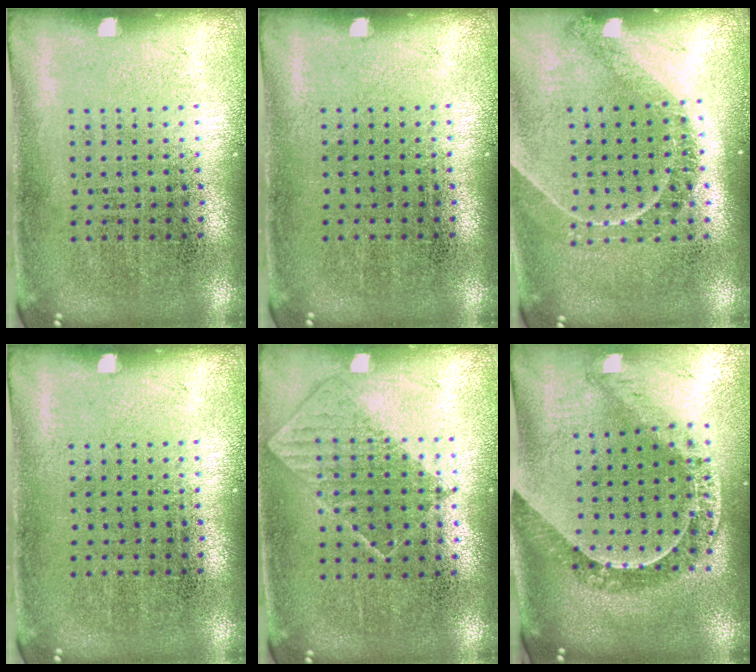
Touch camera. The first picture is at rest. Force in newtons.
{"total": 0.0}
{"total": 1.2, "press": 1.2, "slide": 0.4}
{"total": 0.0}
{"total": 0.8, "press": 0.7, "slide": 0.3}
{"total": 1.1, "press": 1.1, "slide": 0.1}